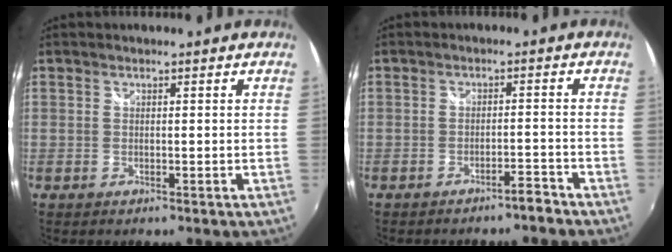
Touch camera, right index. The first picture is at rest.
{"total": 3.0, "force": [-2.8, 0.3, 1.0], "torque": [-0.023, 0.002, -0.038]}